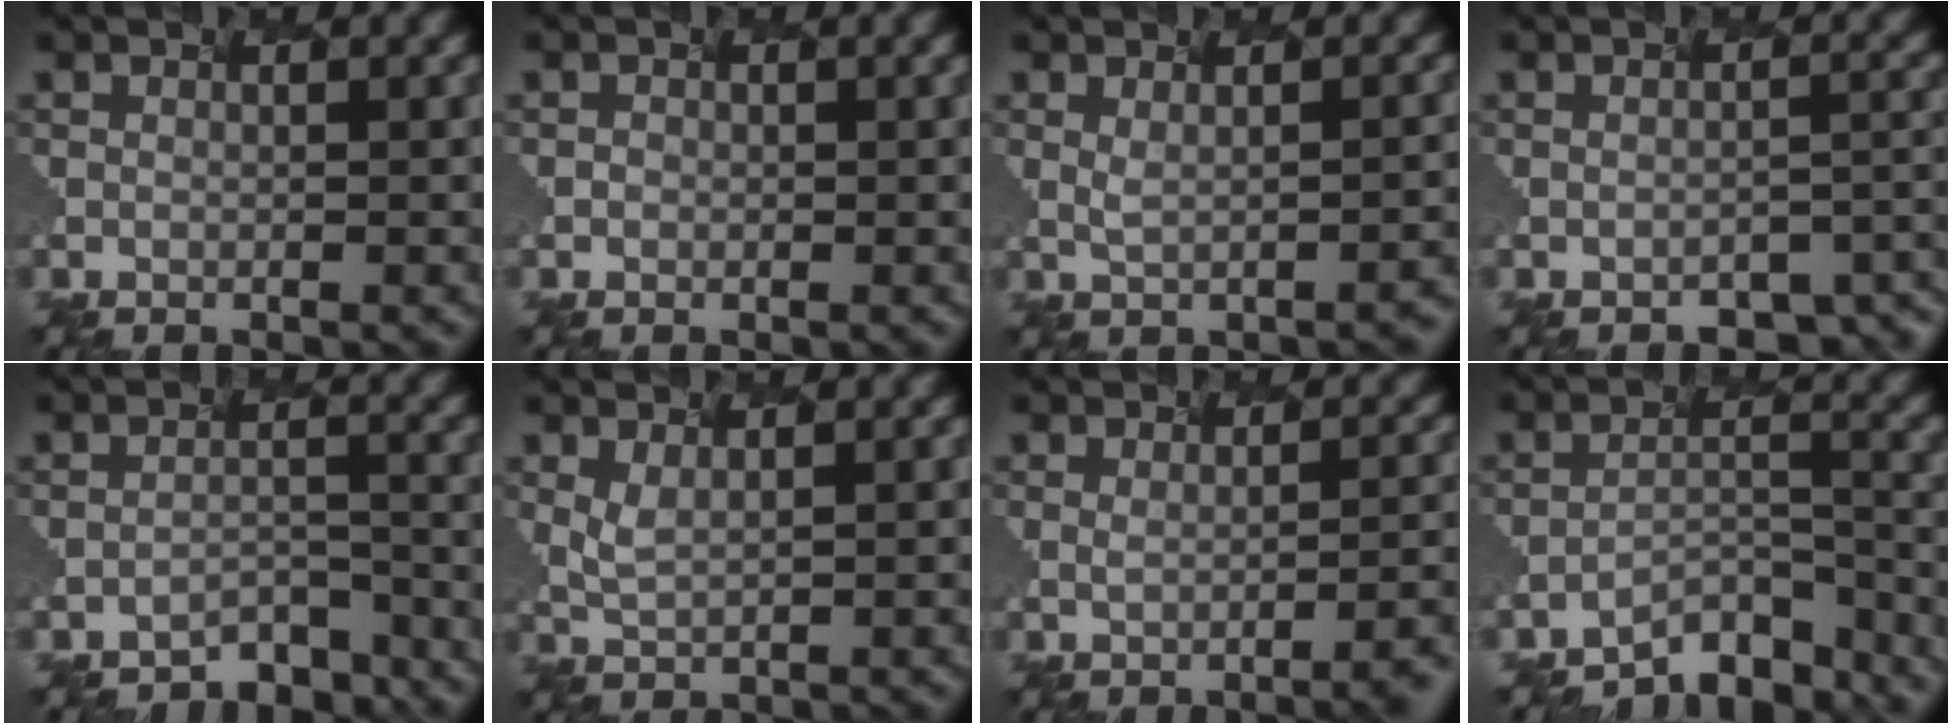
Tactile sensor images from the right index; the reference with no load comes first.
{"total": 1.5, "force": [-0.8, -0.8, -1.0], "torque": [-0.007, -0.007, 0.012]}
{"total": 1.6, "force": [-0.2, 0.4, 1.5], "torque": [-0.030, -0.003, 0.018]}
{"total": 4.1, "force": [-3.4, 0.6, 2.2], "torque": [-0.041, -0.013, -0.016]}
{"total": 4.8, "force": [-4.8, 0.0, -0.2], "torque": [-0.014, -0.008, -0.043]}
{"total": 0.6, "force": [0.2, -0.5, 0.1], "torque": [-0.033, -0.012, 0.032]}
{"total": 3.7, "force": [-1.4, 1.1, 3.2], "torque": [-0.020, 0.003, 0.004]}
{"total": 7.3, "force": [-7.2, 0.6, 0.9], "torque": [-0.029, -0.013, -0.086]}